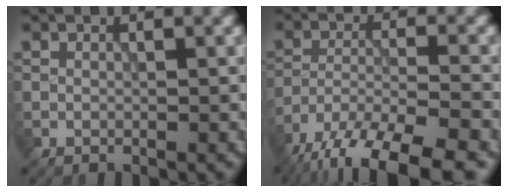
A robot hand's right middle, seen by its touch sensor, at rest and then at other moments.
{"total": 13.0, "force": [-10.3, 4.0, 6.9], "torque": [-0.131, -0.038, -0.153]}